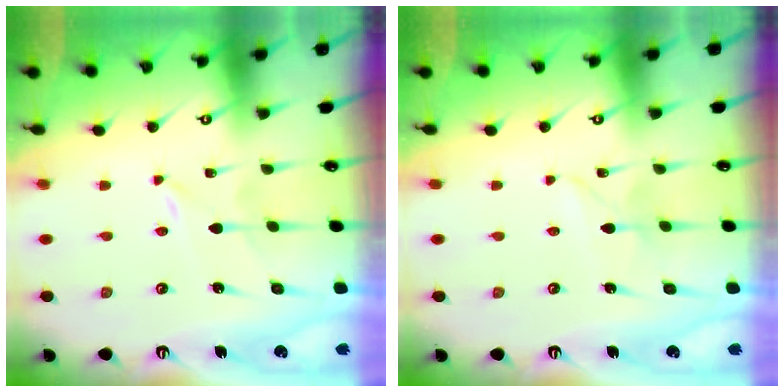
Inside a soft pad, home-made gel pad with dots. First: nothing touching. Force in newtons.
{"total": 2.9, "press": 2.9, "slide": 0.3}